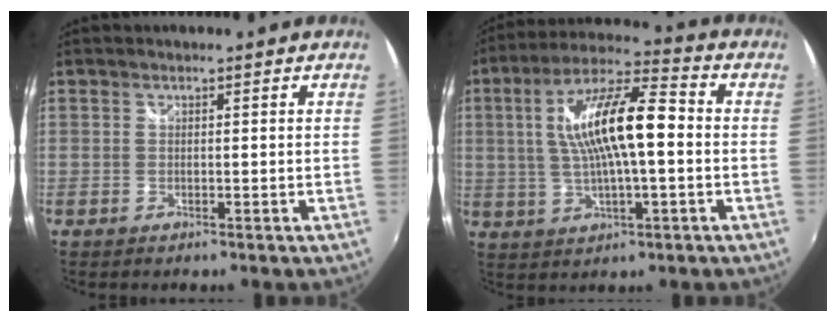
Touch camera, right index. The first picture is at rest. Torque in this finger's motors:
{"motor_torque": [0.89, -0.21, 0.75, 0.21]}